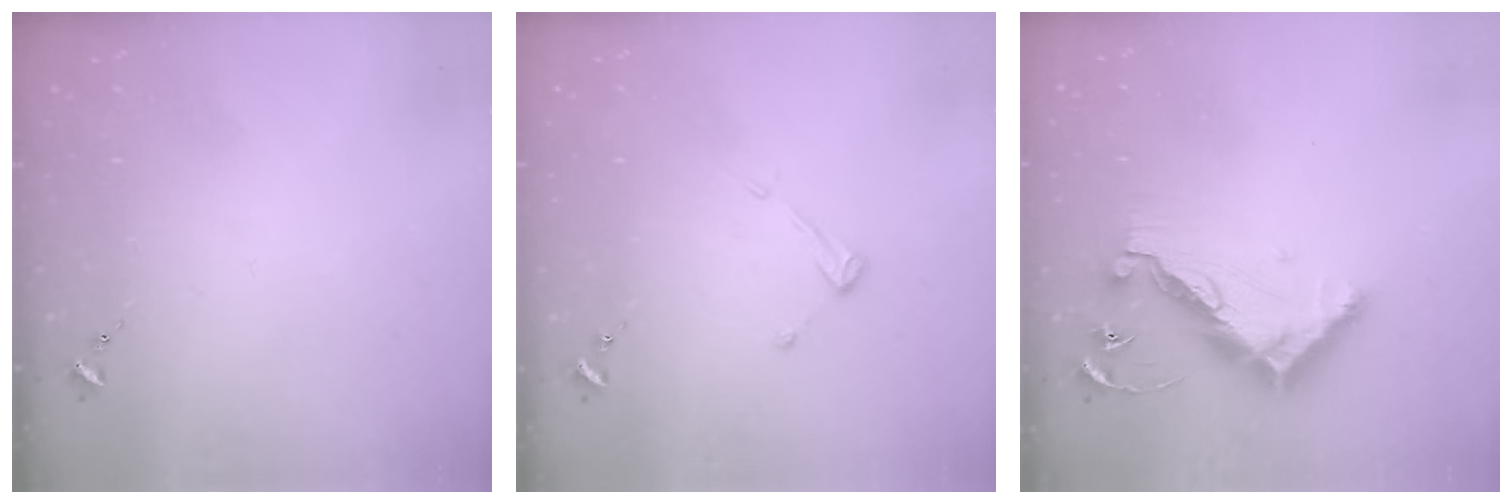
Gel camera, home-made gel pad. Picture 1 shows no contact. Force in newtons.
{"total": 3.8, "press": 3.8, "slide": 0.3}
{"total": 12.8, "press": 12.8, "slide": 0.5}